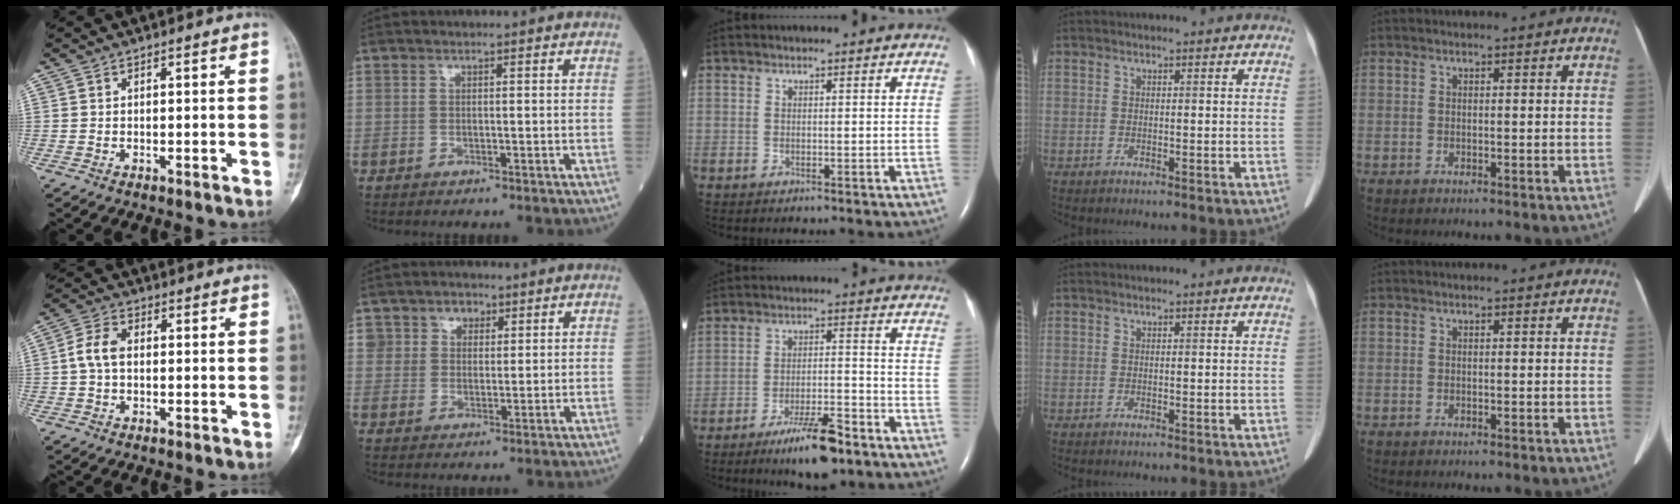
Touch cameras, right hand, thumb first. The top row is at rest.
{"thumb": {"total": 5.3, "force": [0.1, 3.5, 4.0], "torque": [-0.083, 0.016, -0.004]}, "index": {"total": 4.2, "force": [2.0, 3.4, 1.3], "torque": [-0.015, 0.004, 0.035]}, "middle": {"total": 9.0, "force": [-6.2, 1.7, 6.2], "torque": [-0.109, -0.009, -0.103]}}